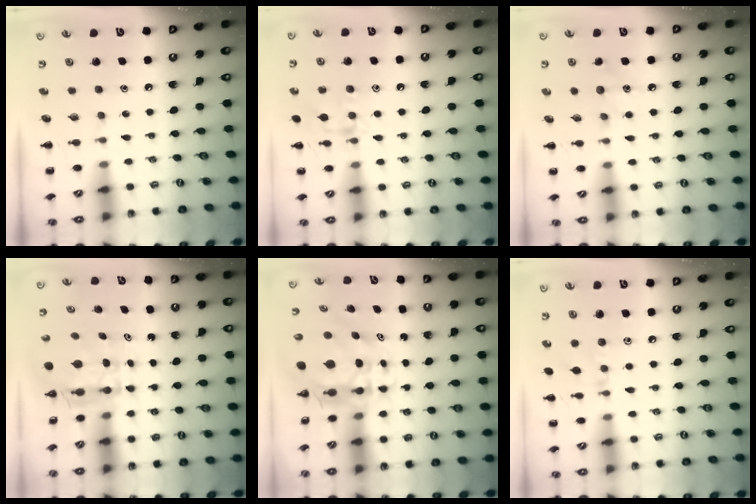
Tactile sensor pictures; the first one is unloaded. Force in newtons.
{"total": 10.2, "press": 10.2, "slide": 0.7}
{"total": 5.0, "press": 4.8, "slide": 1.5}
{"total": 4.9, "press": 4.8, "slide": 1.1}
{"total": 8.0, "press": 7.8, "slide": 2.1}
{"total": 5.9, "press": 5.7, "slide": 1.2}